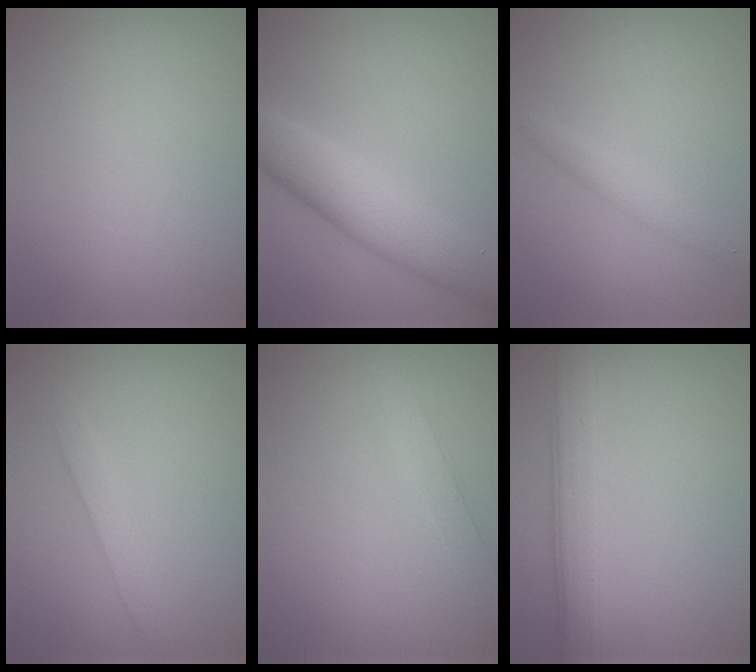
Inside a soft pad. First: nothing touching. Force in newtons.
{"total": 6.9, "press": 6.9, "slide": 0.1}
{"total": 1.8, "press": 1.8, "slide": 0.1}
{"total": 1.9, "press": 1.9, "slide": 0.2}
{"total": 2.3, "press": 2.3, "slide": 0.1}
{"total": 4.8, "press": 4.8, "slide": 0.3}